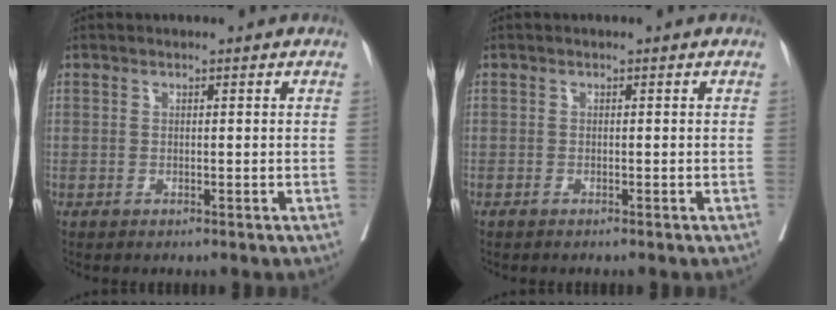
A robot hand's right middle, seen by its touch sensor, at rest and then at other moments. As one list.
[{"total": 0.6, "force": [-0.5, 0.0, 0.3], "torque": [-0.005, -0.001, -0.010]}]